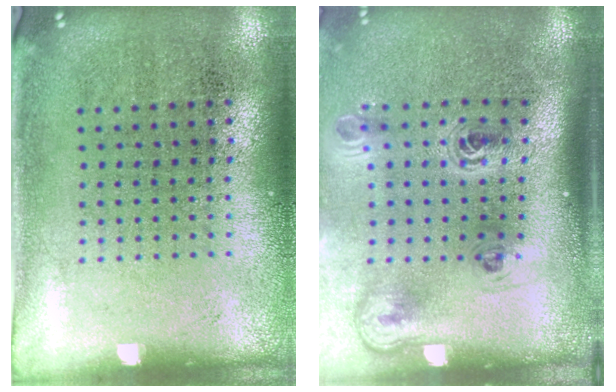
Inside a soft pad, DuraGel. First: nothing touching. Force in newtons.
{"total": 2.3, "press": 1.5, "slide": 1.8}